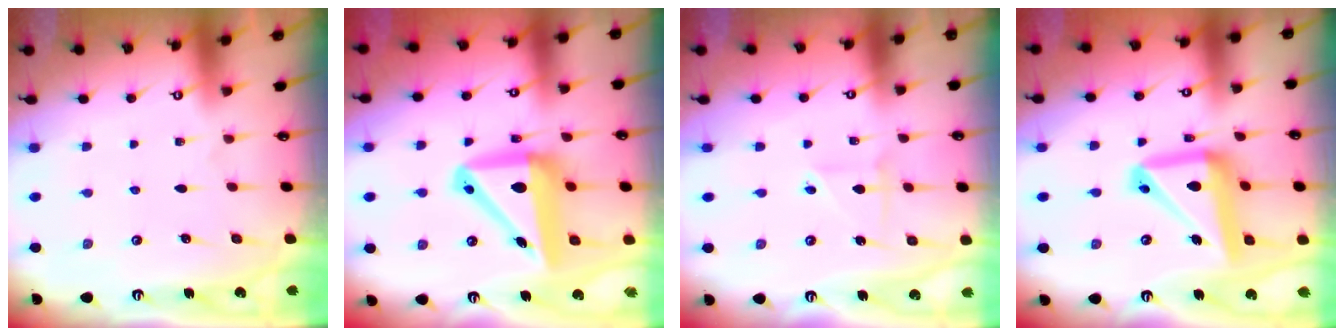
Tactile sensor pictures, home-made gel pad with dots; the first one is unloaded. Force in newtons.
{"total": 14.7, "press": 14.5, "slide": 2.7}
{"total": 2.3, "press": 2.3, "slide": 0.4}
{"total": 17.3, "press": 17.2, "slide": 2.0}